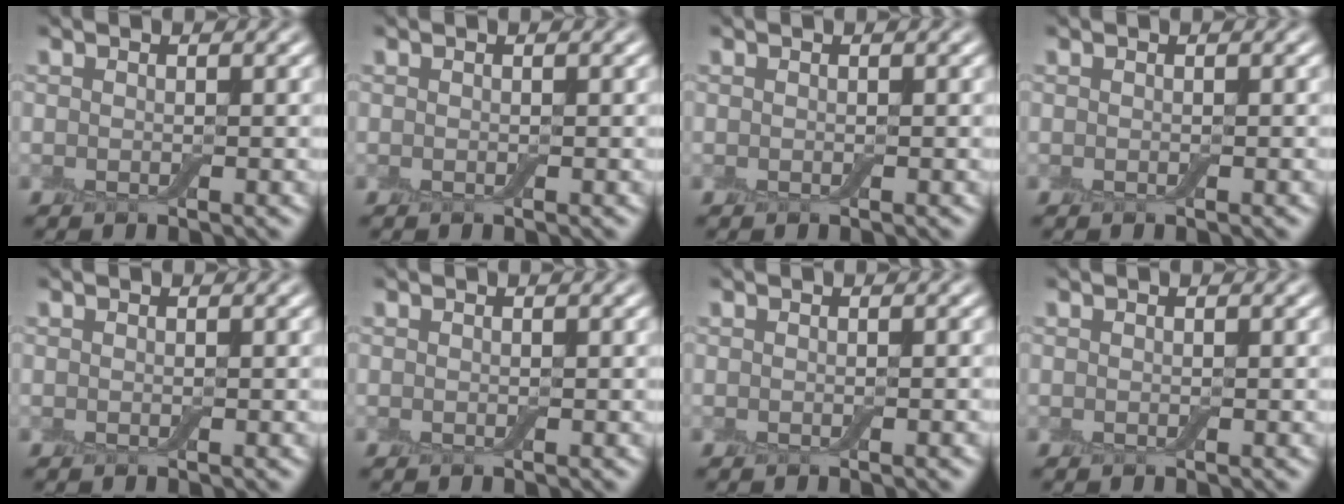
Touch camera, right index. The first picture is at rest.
{"total": 0.0}
{"total": 0.0}
{"total": 0.0}
{"total": 0.0}
{"total": 0.0}
{"total": 0.6, "force": [-0.2, 0.1, 0.6], "torque": [-0.005, 0.001, -0.003]}
{"total": 0.0}